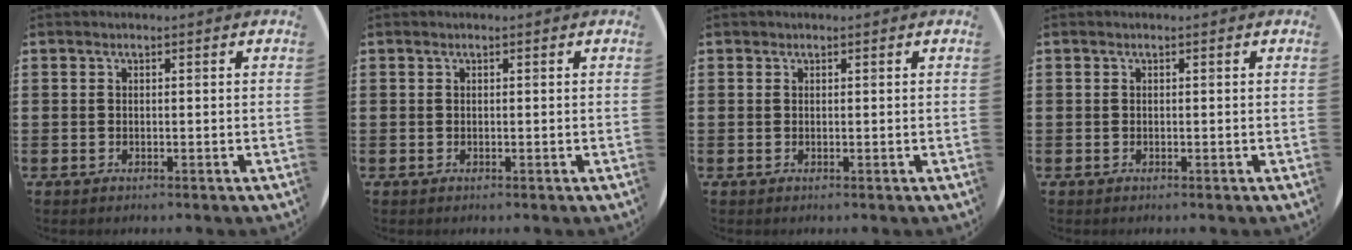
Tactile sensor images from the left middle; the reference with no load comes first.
{"total": 0.0}
{"total": 0.0}
{"total": 0.0}